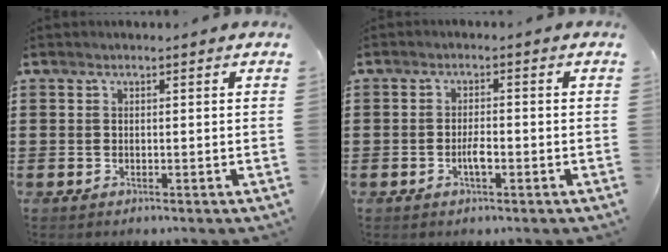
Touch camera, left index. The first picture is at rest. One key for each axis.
{"total": 2.9, "fx": -1.1, "fy": 0.9, "fz": 2.5, "tx": -0.052, "ty": 0.002, "tz": -0.022}